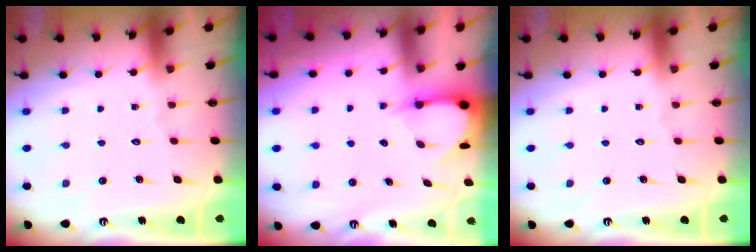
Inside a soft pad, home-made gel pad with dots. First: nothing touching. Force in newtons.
{"total": 3.6, "press": 3.6, "slide": 0.4}
{"total": 0.0}